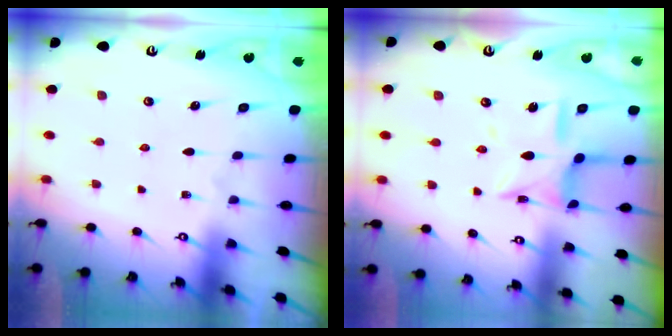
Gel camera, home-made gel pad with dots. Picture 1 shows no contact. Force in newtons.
{"total": 12.0, "press": 11.9, "slide": 0.9}